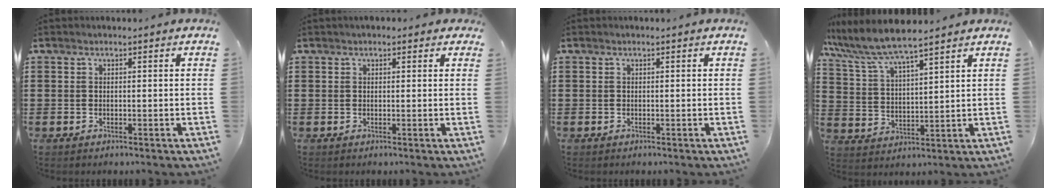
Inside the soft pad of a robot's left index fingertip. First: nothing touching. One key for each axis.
{"total": 0.8, "fx": 0.5, "fy": 0.6, "fz": 0.3, "tx": -0.007, "ty": 0.008, "tz": 0.009}
{"total": 0.0}
{"total": 6.9, "fx": 6.2, "fy": 0.2, "fz": 3.1, "tx": -0.085, "ty": -0.026, "tz": 0.107}